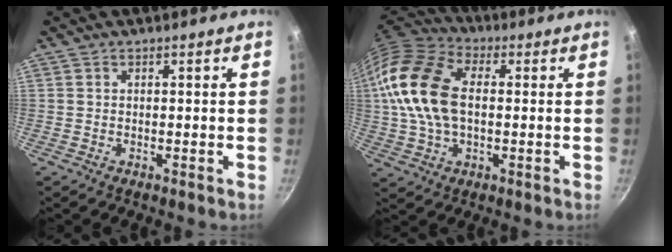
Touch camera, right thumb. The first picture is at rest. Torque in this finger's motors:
{"motor_torque": [-0.89, 1.96, 1.70, -0.25, 0.55]}